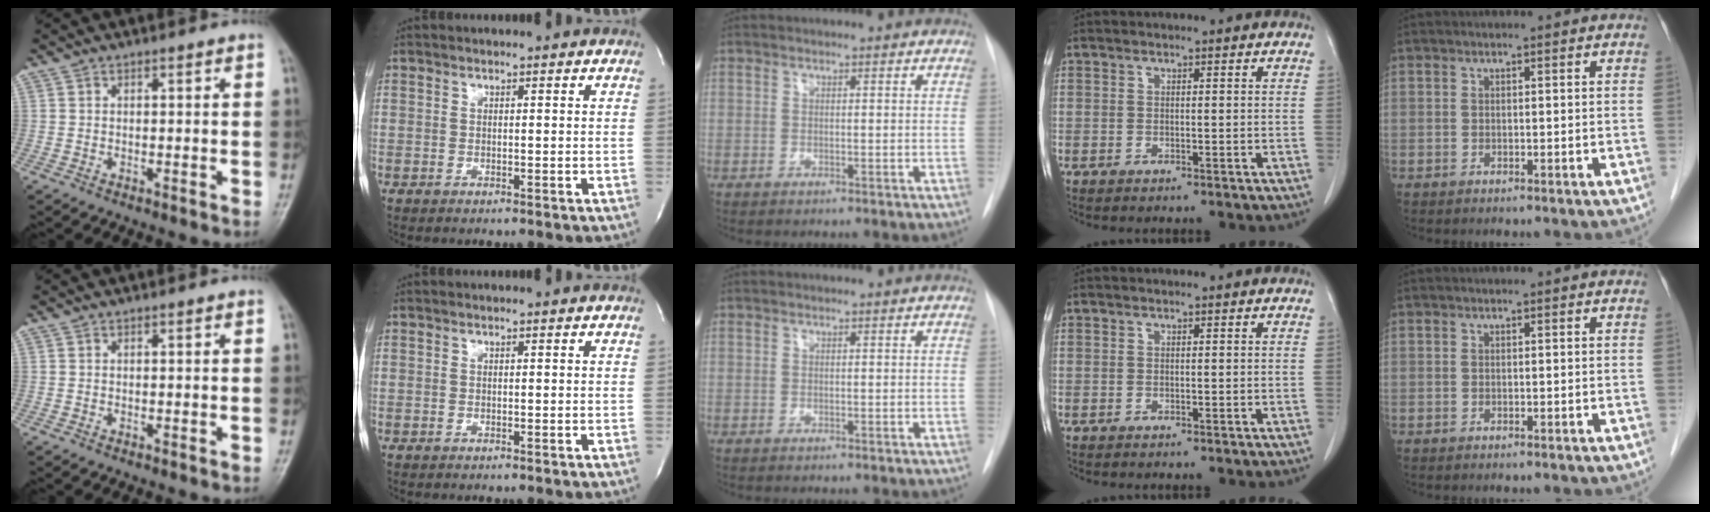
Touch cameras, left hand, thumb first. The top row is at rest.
{}